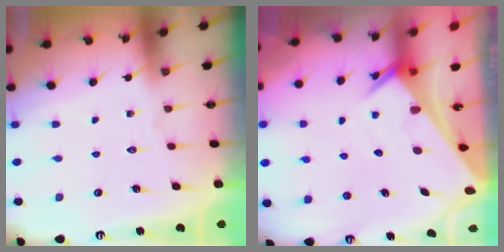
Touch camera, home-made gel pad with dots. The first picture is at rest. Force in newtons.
{"total": 3.1, "press": 3.1, "slide": 0.1}